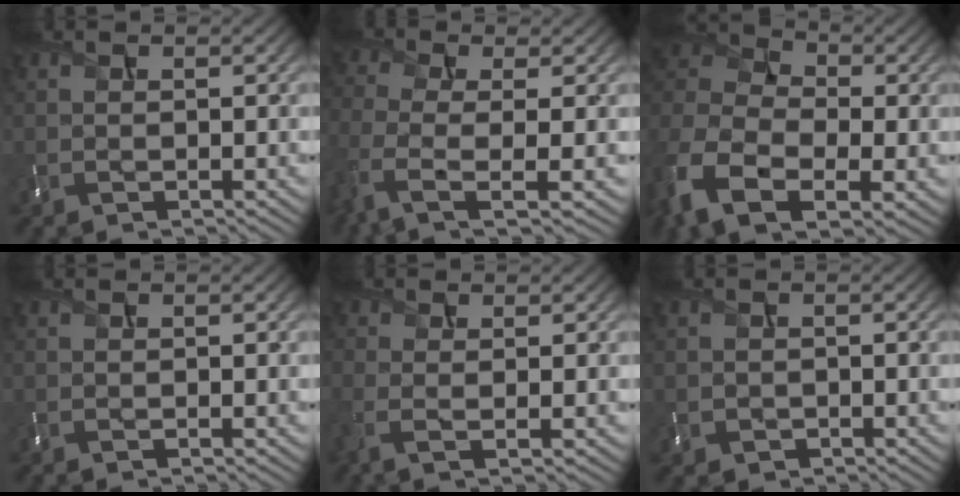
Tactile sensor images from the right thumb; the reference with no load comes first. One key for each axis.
{"total": 6.5, "fx": -2.5, "fy": 2.5, "fz": 5.5, "tx": -0.135, "ty": -0.012, "tz": -0.058}
{"total": 13.5, "fx": -4.8, "fy": 8.9, "fz": 9.0, "tx": -0.251, "ty": -0.019, "tz": -0.091}
{"total": 0.0}
{"total": 2.5, "fx": -0.3, "fy": 0.7, "fz": 2.4, "tx": -0.063, "ty": -0.004, "tz": -0.009}
{"total": 1.5, "fx": -0.6, "fy": 1.4, "fz": 0.4, "tx": -0.005, "ty": -0.008, "tz": -0.013}